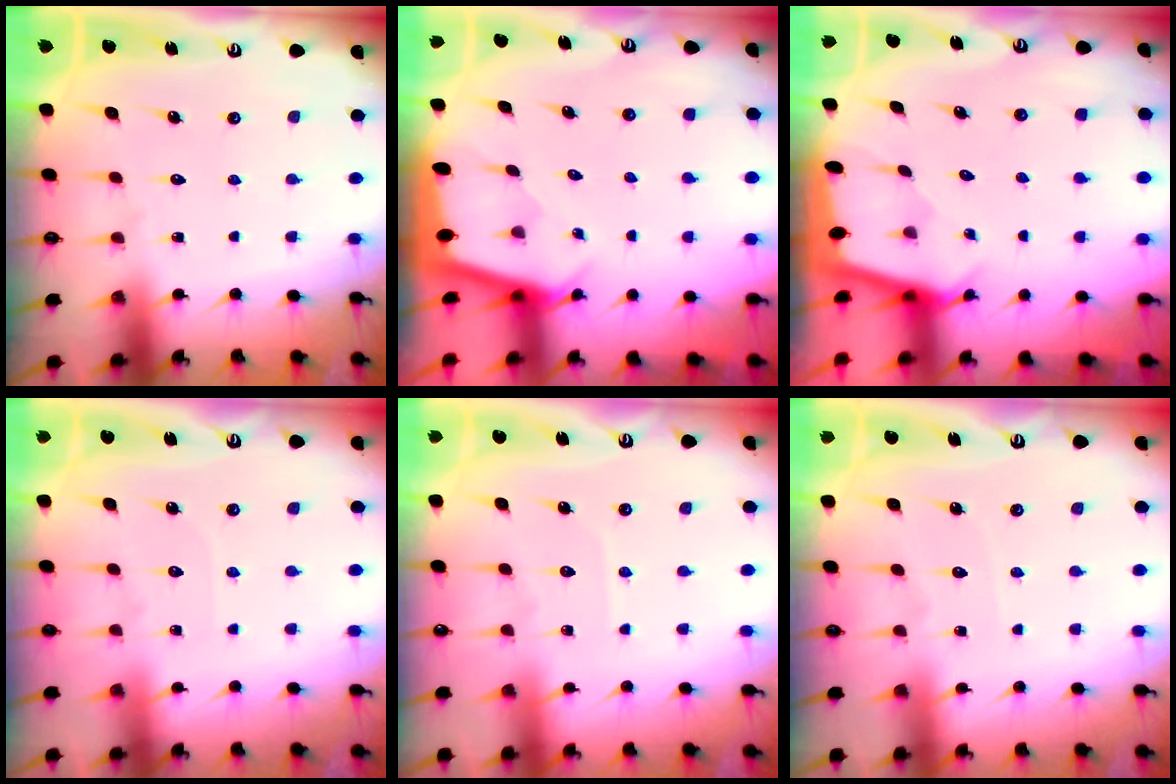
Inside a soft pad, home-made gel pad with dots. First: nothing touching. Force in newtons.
{"total": 2.0, "press": 2.0, "slide": 0.1}
{"total": 1.7, "press": 1.7, "slide": 0.2}
{"total": 2.9, "press": 2.8, "slide": 0.4}
{"total": 2.9, "press": 2.9, "slide": 0.4}
{"total": 2.7, "press": 2.7, "slide": 0.2}